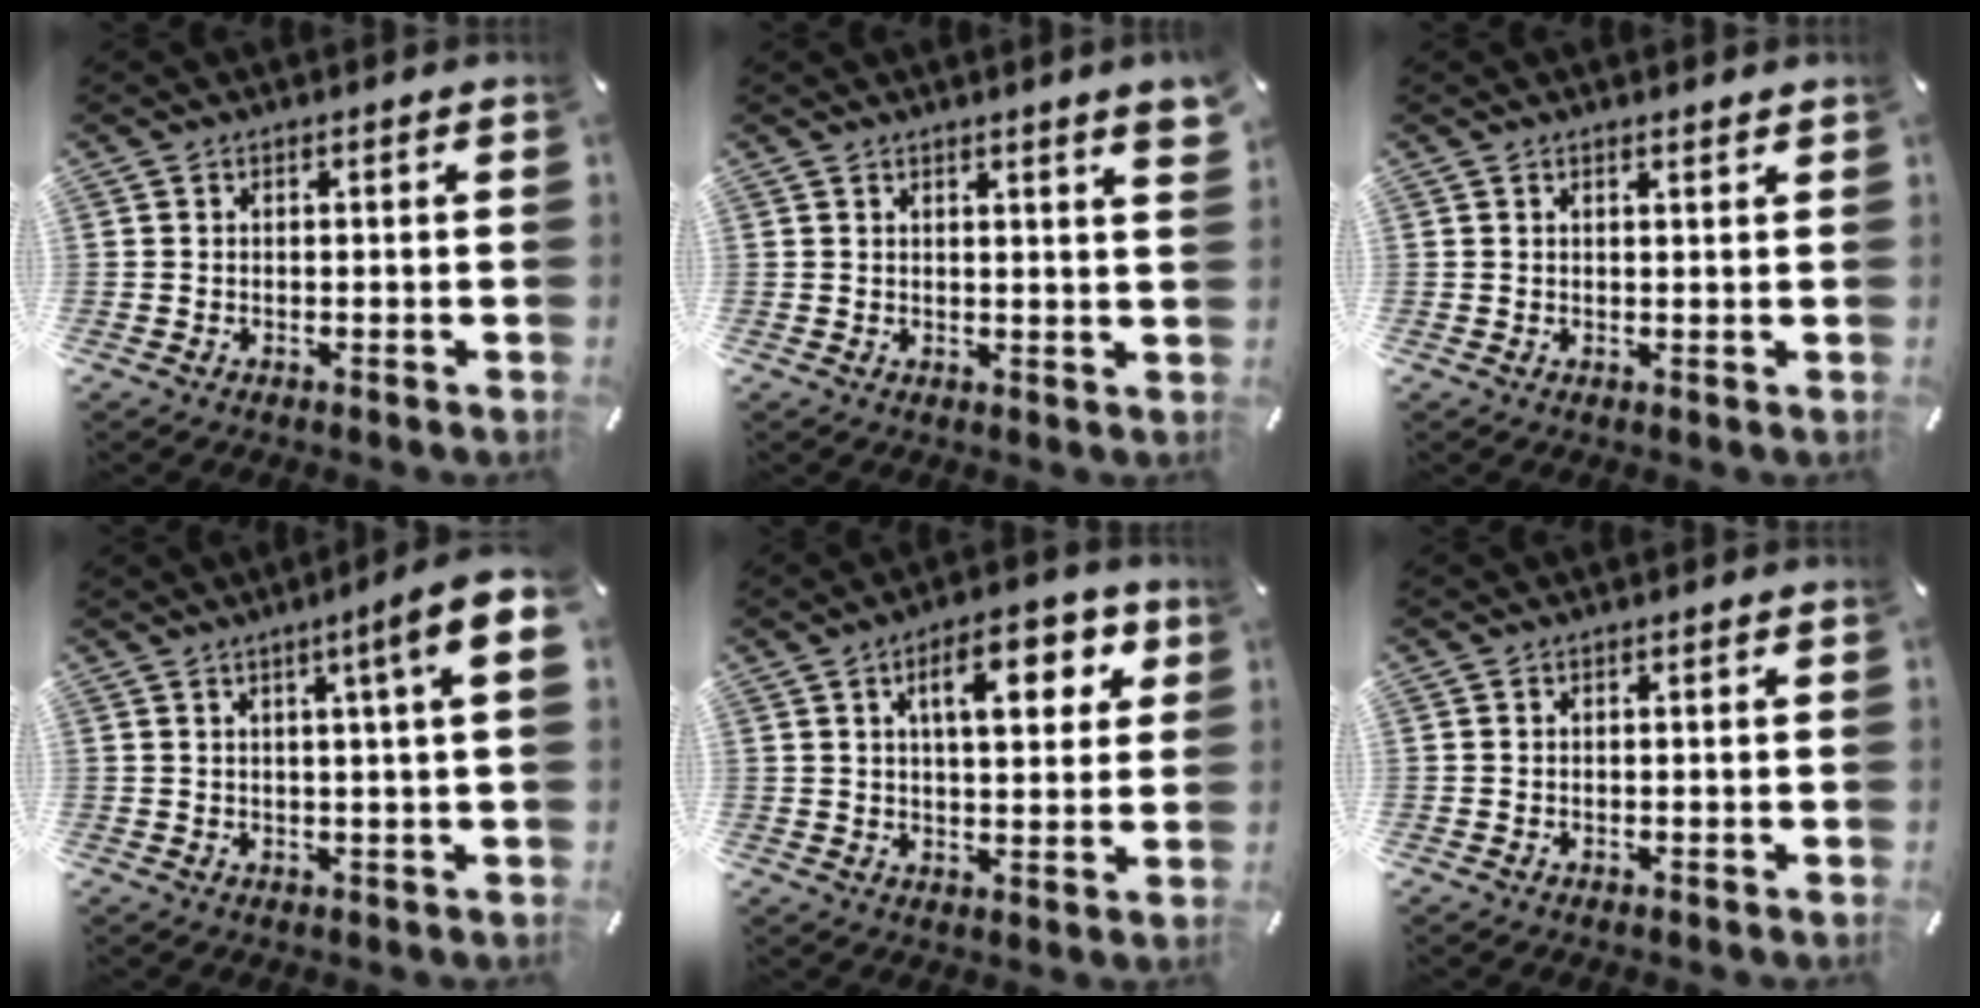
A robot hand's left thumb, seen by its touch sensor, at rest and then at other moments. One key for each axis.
{"total": 3.5, "fx": 2.1, "fy": -0.1, "fz": 2.9, "tx": -0.049, "ty": -0.010, "tz": 0.034}
{"total": 1.0, "fx": 1.0, "fy": -0.1, "fz": 0.3, "tx": -0.007, "ty": -0.003, "tz": 0.019}
{"total": 9.1, "fx": 3.4, "fy": 0.4, "fz": 8.4, "tx": -0.134, "ty": -0.012, "tz": 0.052}
{"total": 12.3, "fx": 5.2, "fy": 5.2, "fz": 9.9, "tx": -0.143, "ty": -0.006, "tz": 0.082}
{"total": 0.0}